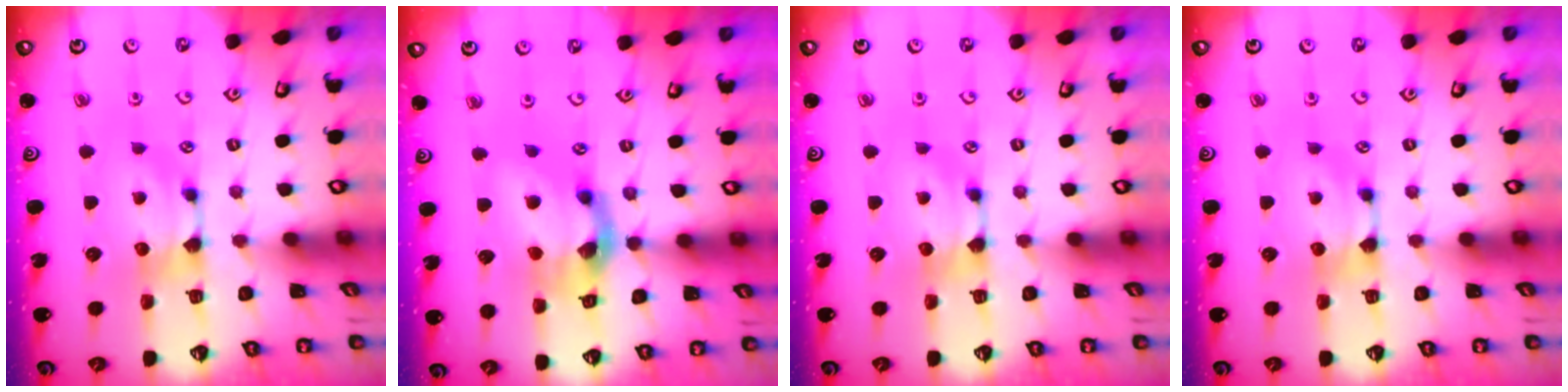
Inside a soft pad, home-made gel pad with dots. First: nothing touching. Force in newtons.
{"total": 7.4, "press": 7.0, "slide": 2.3}
{"total": 0.0}
{"total": 0.0}